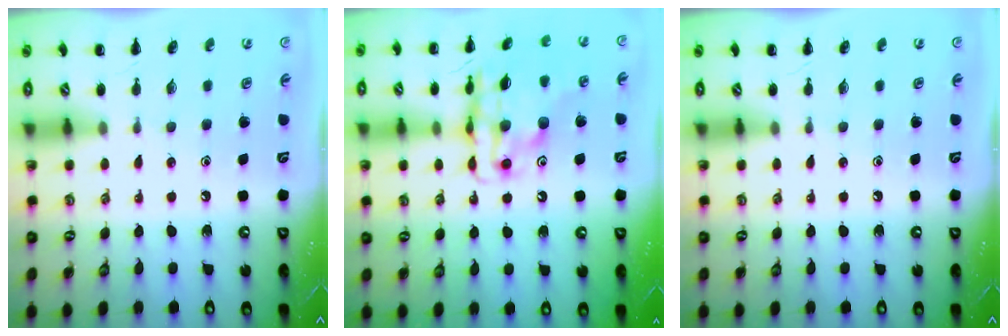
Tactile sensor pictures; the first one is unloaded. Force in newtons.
{"total": 17.3, "press": 17.1, "slide": 2.7}
{"total": 0.0}